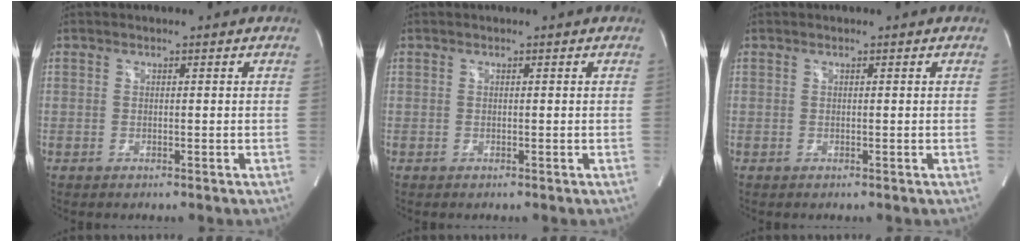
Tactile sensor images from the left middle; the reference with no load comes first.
{"total": 0.0}
{"total": 0.0}